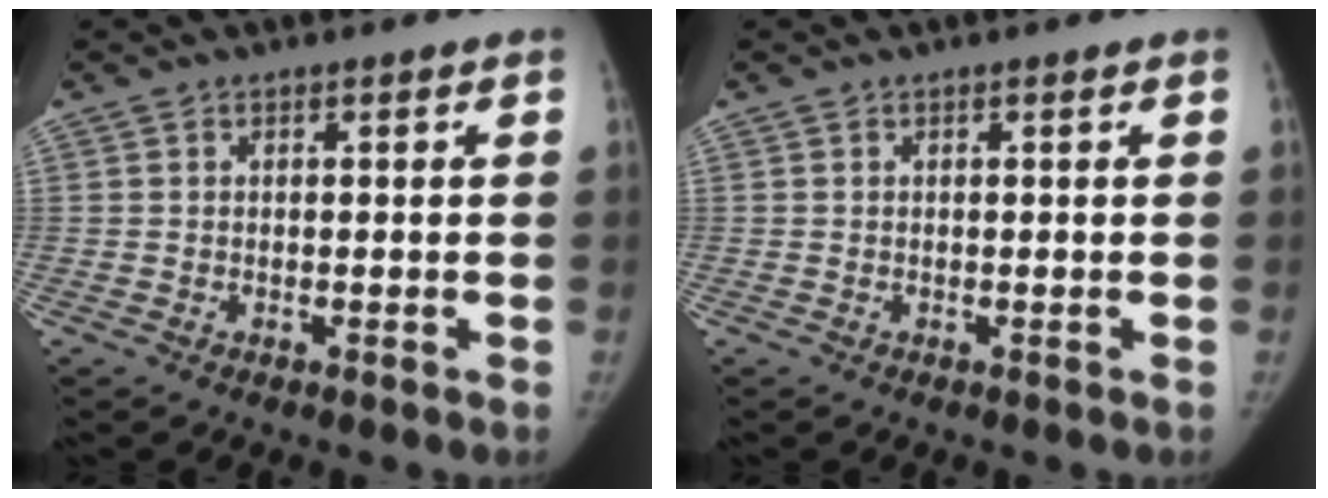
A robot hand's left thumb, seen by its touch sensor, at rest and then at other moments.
{"total": 0.0}